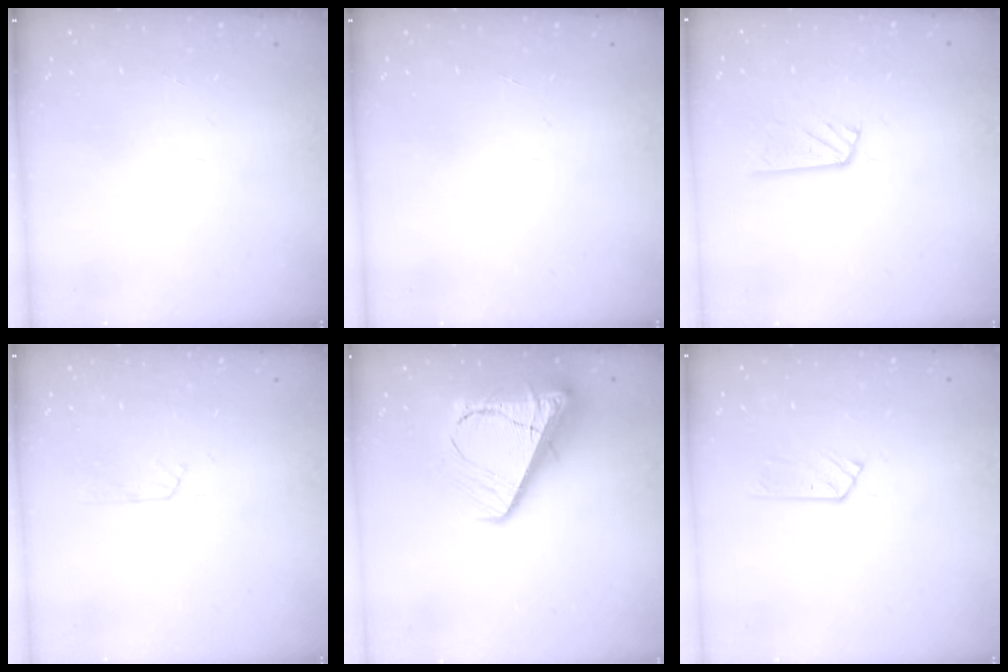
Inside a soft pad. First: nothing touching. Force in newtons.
{"total": 0.0}
{"total": 7.0, "press": 7.0, "slide": 0.5}
{"total": 2.7, "press": 2.7, "slide": 0.3}
{"total": 20.8, "press": 20.6, "slide": 2.3}
{"total": 3.7, "press": 3.7, "slide": 0.4}